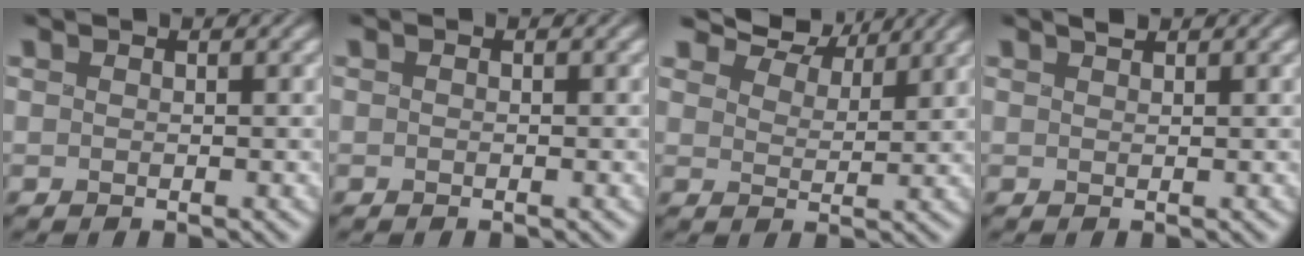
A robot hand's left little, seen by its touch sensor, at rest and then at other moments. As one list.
[{"total": 0.0}, {"total": 6.0, "force": [5.1, 2.3, 2.2], "torque": [-0.055, -0.005, 0.092]}, {"total": 0.7, "force": [0.5, 0.2, 0.4], "torque": [-0.009, 0.002, 0.010]}]